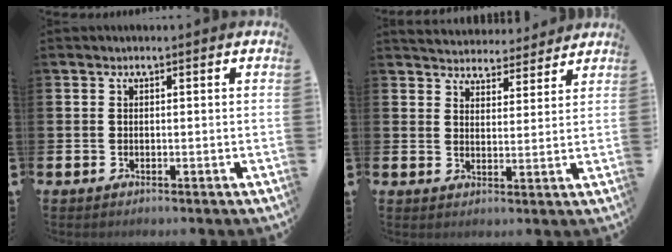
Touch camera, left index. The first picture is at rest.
{"total": 4.4, "force": [4.3, 1.1, -0.3], "torque": [-0.010, -0.030, 0.076]}